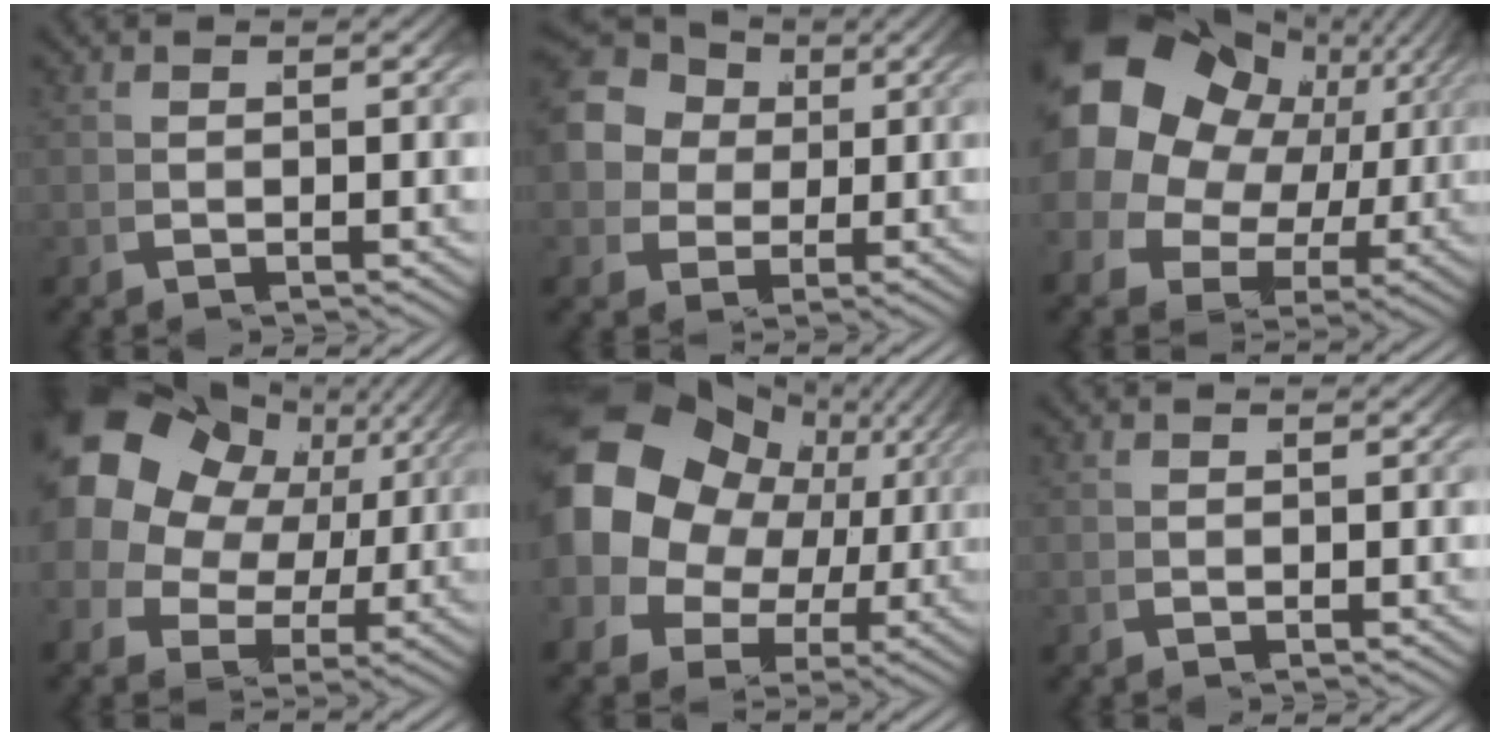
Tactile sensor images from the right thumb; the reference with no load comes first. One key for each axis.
{"total": 10.7, "fx": 3.4, "fy": 8.8, "fz": 5.2, "tx": -0.127, "ty": -0.006, "tz": 0.052}
{"total": 18.1, "fx": 2.8, "fy": 13.8, "fz": 11.4, "tx": -0.220, "ty": -0.018, "tz": 0.042}
{"total": 16.1, "fx": 3.5, "fy": 12.2, "fz": 9.9, "tx": -0.185, "ty": 0.003, "tz": 0.045}
{"total": 15.3, "fx": 1.4, "fy": 11.8, "fz": 9.7, "tx": -0.208, "ty": -0.022, "tz": 0.031}
{"total": 0.0}